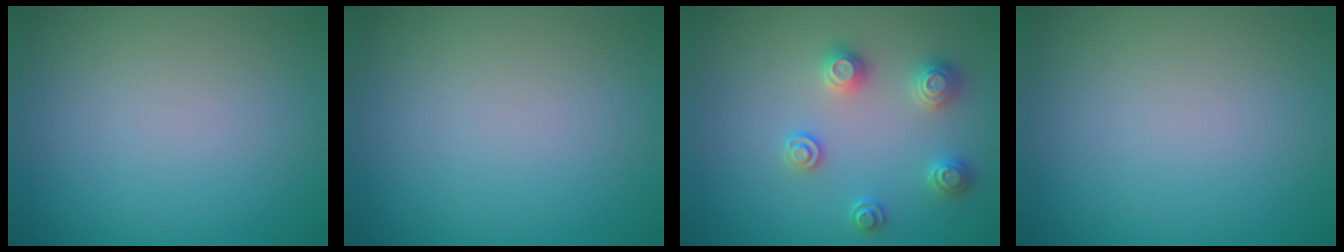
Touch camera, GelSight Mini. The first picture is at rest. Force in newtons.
{"total": 0.0}
{"total": 2.8, "press": 2.8, "slide": 0.5}
{"total": 0.0}